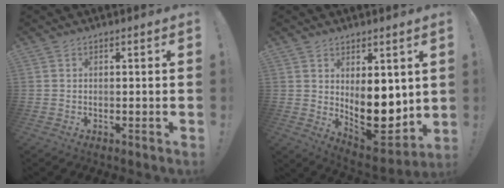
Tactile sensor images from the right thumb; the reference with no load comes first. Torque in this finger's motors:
{"motor_torque": [1.39, 2.77, 0.82, -0.32, 0.08]}